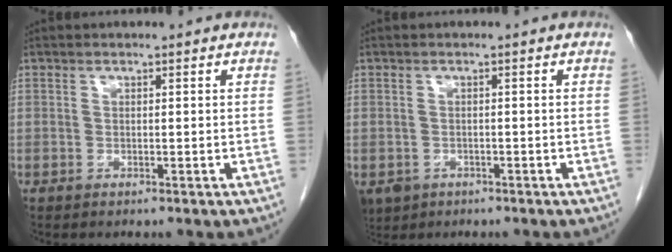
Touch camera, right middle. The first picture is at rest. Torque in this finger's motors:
{"motor_torque": [0.07, -0.04, -0.01, 0.00]}